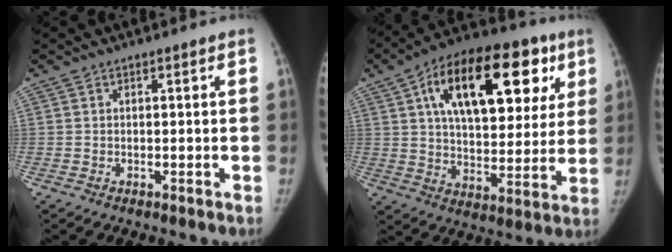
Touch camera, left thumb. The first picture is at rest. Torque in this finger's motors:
{"motor_torque": [1.39, 1.45, 2.00, -0.77, 0.53]}